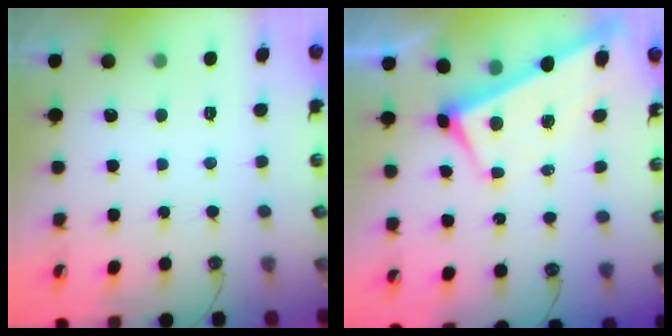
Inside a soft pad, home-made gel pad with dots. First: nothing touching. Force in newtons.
{"total": 3.0, "press": 2.9, "slide": 0.9}